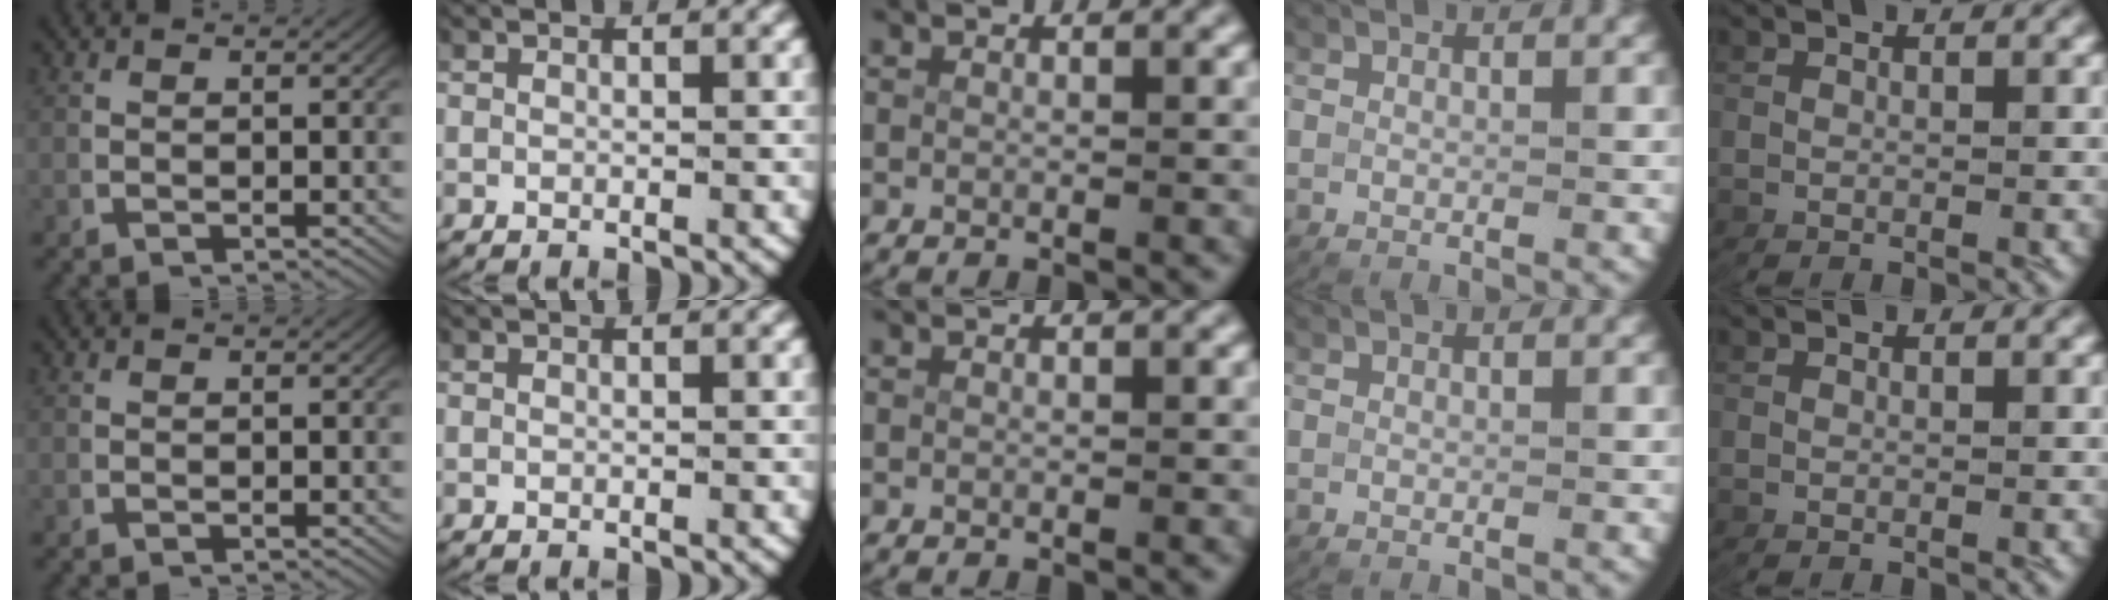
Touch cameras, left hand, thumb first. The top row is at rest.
{}